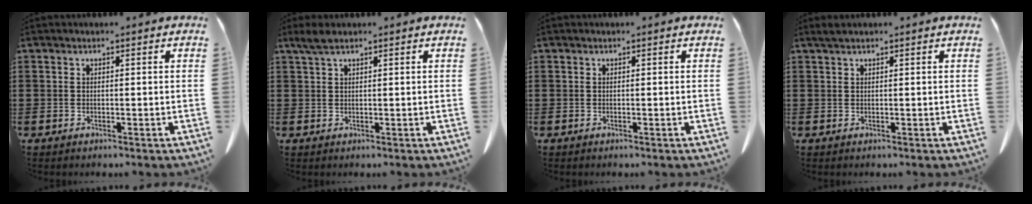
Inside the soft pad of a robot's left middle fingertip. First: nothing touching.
{"total": 2.1, "force": [1.4, 0.4, 1.6], "torque": [-0.034, 0.002, 0.025]}
{"total": 0.0}
{"total": 0.9, "force": [0.6, 0.1, 0.6], "torque": [-0.015, 0.001, 0.011]}